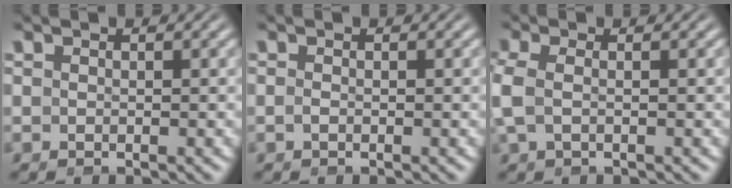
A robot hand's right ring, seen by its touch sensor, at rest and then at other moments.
{"total": 0.6, "force": [-0.5, -0.4, 0.1], "torque": [-0.006, -0.002, -0.007]}
{"total": 1.5, "force": [-0.3, 0.3, 1.4], "torque": [-0.050, -0.004, 0.000]}